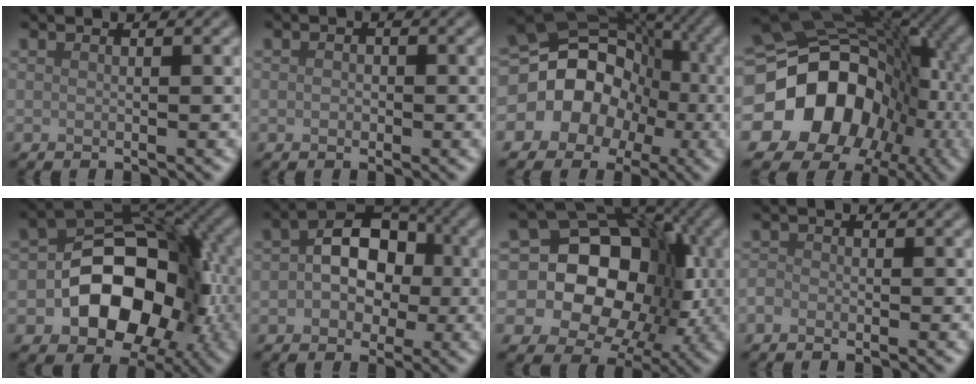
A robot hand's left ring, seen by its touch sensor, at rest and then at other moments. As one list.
[{"total": 0.8, "force": [-0.1, 0.8, 0.4], "torque": [-0.004, -0.004, -0.004]}, {"total": 13.9, "force": [-1.6, 12.2, 6.5], "torque": [-0.122, 0.034, -0.063]}, {"total": 21.0, "force": [-4.8, 17.0, 11.2], "torque": [-0.196, -0.025, -0.096]}, {"total": 12.6, "force": [-3.0, 8.7, 8.6], "torque": [-0.106, -0.004, -0.050]}, {"total": 6.9, "force": [0.3, 5.0, 4.8], "torque": [-0.057, 0.008, -0.007]}, {"total": 17.1, "force": [0.3, 14.0, 9.7], "torque": [-0.150, 0.031, -0.024]}, {"total": 0.9, "force": [-0.6, 0.5, 0.3], "torque": [-0.004, 0.000, -0.016]}]